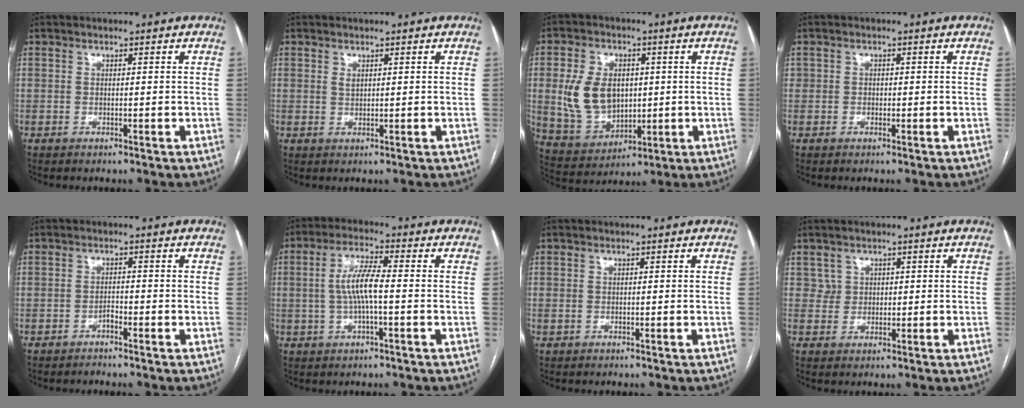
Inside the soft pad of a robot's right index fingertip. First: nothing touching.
{"total": 1.0, "force": [0.5, 0.5, 0.7], "torque": [-0.013, -0.001, 0.013]}
{"total": 11.3, "force": [1.1, 7.9, 7.9], "torque": [-0.177, 0.014, 0.040]}
{"total": 1.0, "force": [-0.2, 0.9, 0.4], "torque": [-0.007, 0.006, -0.002]}
{"total": 1.3, "force": [-1.2, 0.4, 0.4], "torque": [-0.003, 0.002, -0.020]}
{"total": 6.4, "force": [-0.3, 0.9, 6.4], "torque": [-0.133, 0.009, -0.006]}
{"total": 0.0}
{"total": 1.9, "force": [0.7, 1.7, 0.1], "torque": [0.008, 0.000, 0.006]}